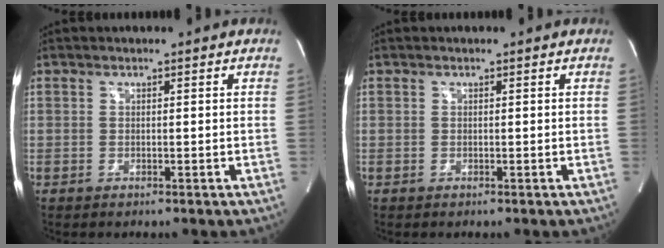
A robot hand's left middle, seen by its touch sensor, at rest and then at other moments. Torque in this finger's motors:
{"motor_torque": [0.12, 0.17, -0.16, 0.01]}